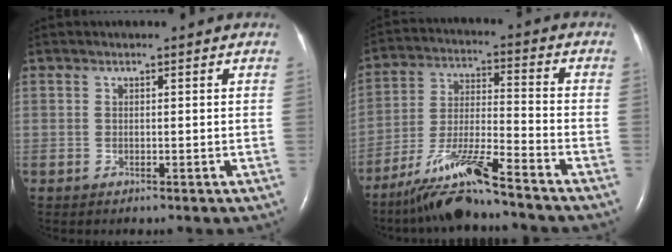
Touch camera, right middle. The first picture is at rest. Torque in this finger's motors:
{"motor_torque": [1.11, -1.03, 0.35, 0.13]}